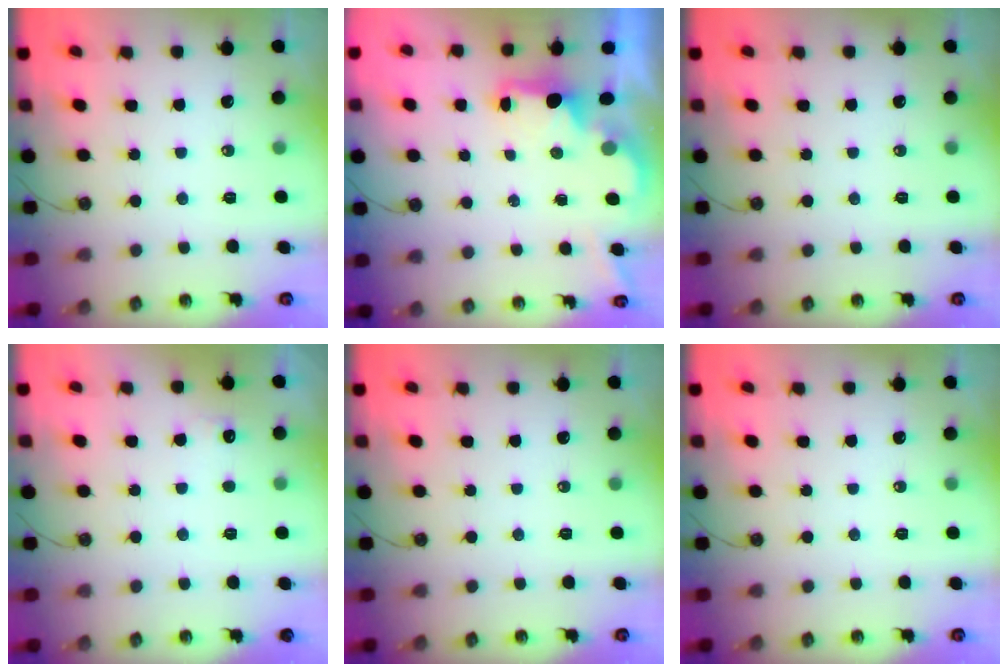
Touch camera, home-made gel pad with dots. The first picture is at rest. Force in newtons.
{"total": 1.9, "press": 1.7, "slide": 0.7}
{"total": 0.0}
{"total": 6.0, "press": 5.9, "slide": 1.1}
{"total": 0.0}
{"total": 0.0}